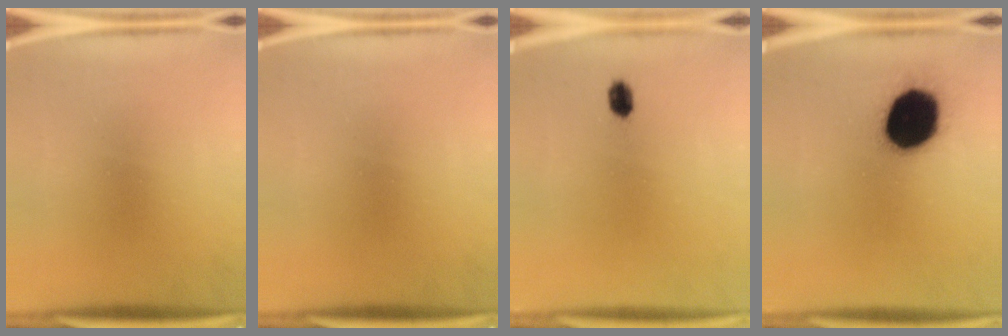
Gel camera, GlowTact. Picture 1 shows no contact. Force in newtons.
{"total": 0.0}
{"total": 2.4}
{"total": 19.7}